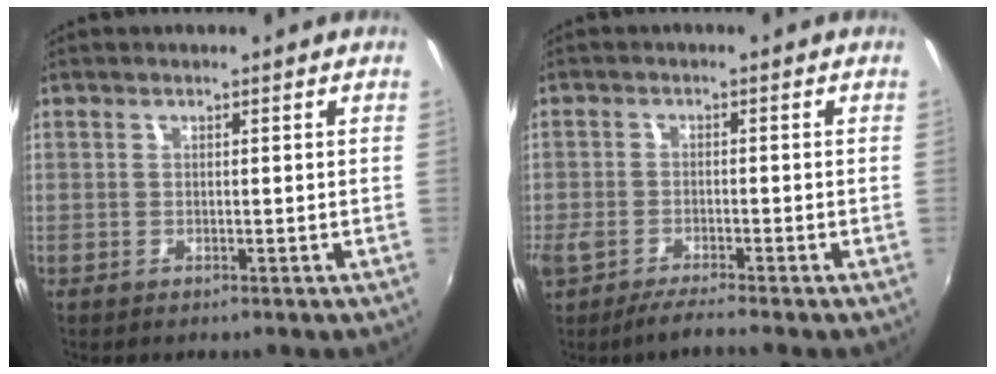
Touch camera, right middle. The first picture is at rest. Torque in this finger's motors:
{"motor_torque": [0.65, -0.53, 0.25, 0.09]}